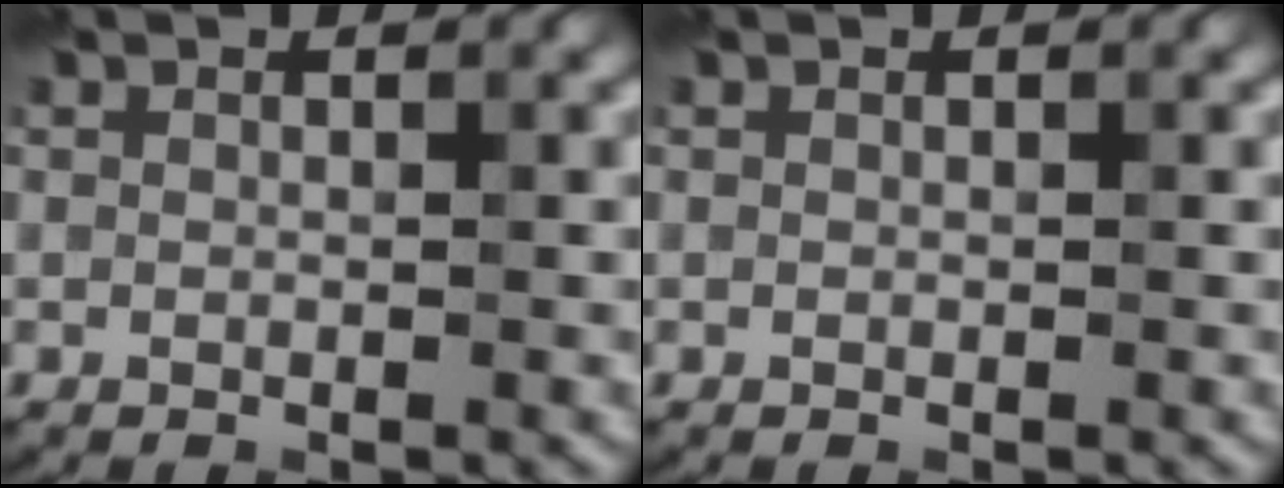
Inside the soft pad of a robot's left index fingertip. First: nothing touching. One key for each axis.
{"total": 0.0}